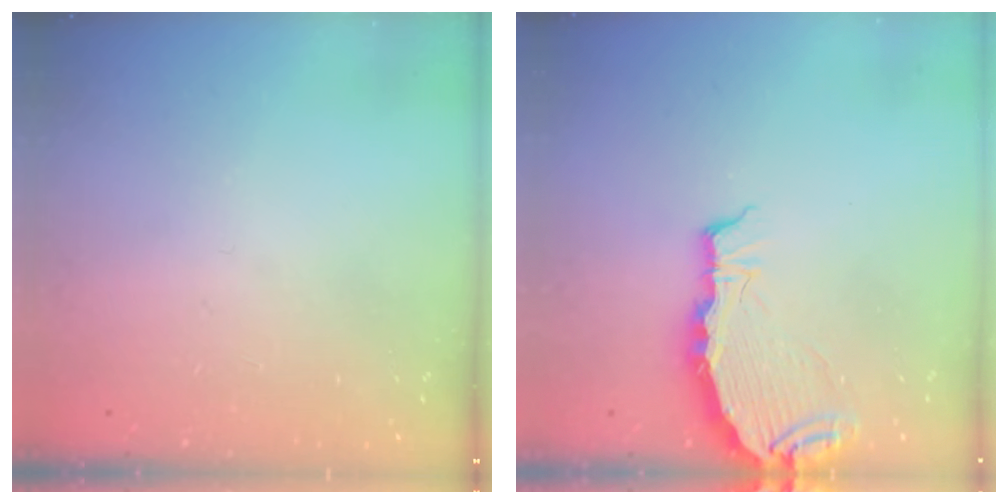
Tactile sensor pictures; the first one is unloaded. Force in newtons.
{"total": 6.9, "press": 6.9, "slide": 0.4}